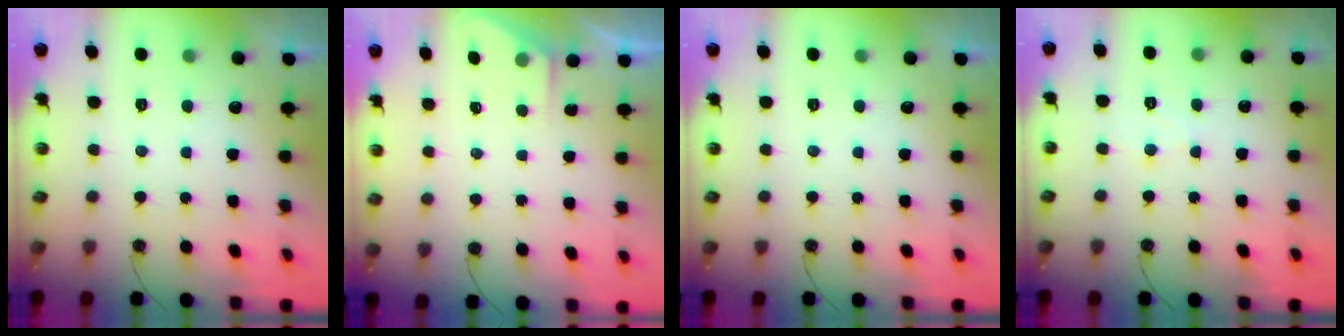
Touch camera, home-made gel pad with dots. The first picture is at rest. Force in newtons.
{"total": 1.8, "press": 1.7, "slide": 0.3}
{"total": 0.0}
{"total": 4.3, "press": 4.2, "slide": 0.7}